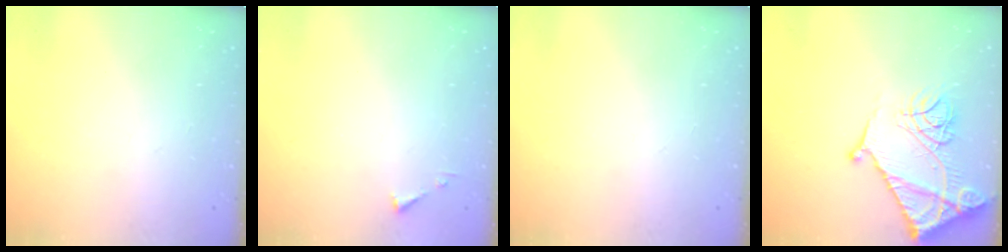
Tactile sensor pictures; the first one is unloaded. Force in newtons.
{"total": 3.2, "press": 3.2, "slide": 0.4}
{"total": 0.0}
{"total": 19.3, "press": 19.2, "slide": 2.1}